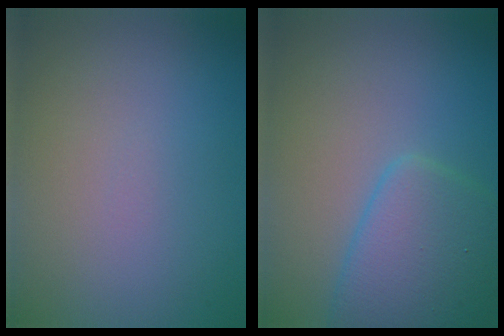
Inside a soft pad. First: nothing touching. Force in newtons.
{"total": 5.1, "press": 5.1, "slide": 0.2}